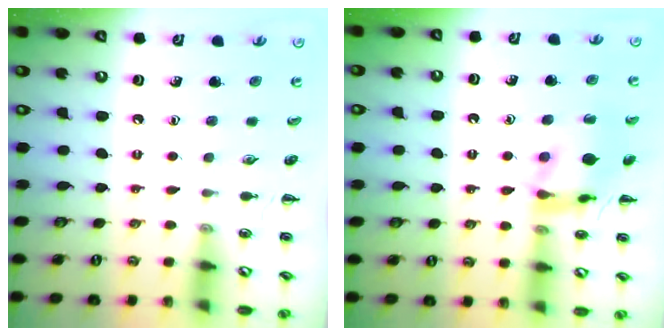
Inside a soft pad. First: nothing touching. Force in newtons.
{"total": 12.1, "press": 12.0, "slide": 1.1}